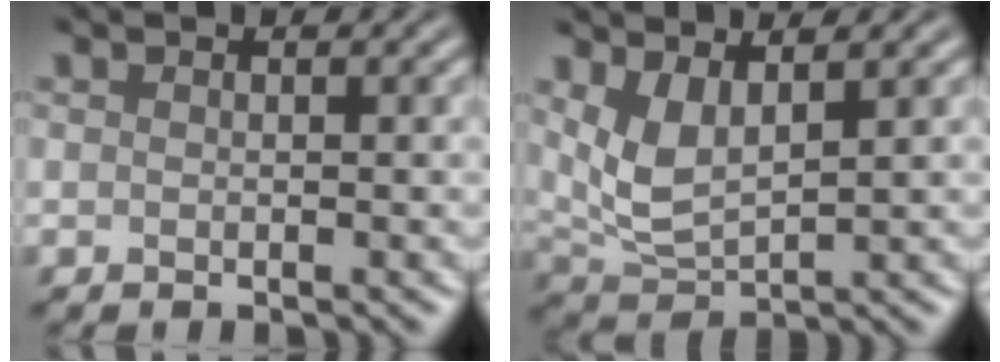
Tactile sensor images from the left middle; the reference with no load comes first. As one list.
[{"total": 3.7, "force": [1.7, 1.4, 2.9], "torque": [-0.073, -0.009, 0.040]}]